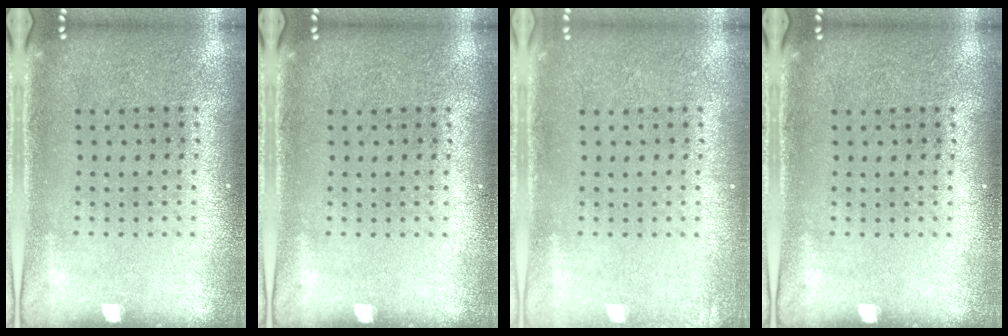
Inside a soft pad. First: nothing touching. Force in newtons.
{"total": 0.0}
{"total": 0.7, "press": 0.7, "slide": 0.1}
{"total": 0.0}